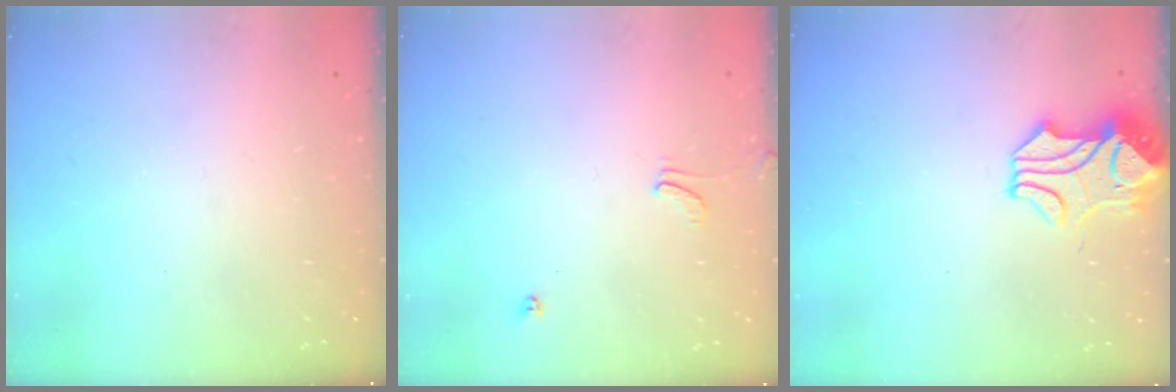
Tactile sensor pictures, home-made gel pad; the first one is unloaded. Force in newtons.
{"total": 1.3, "press": 1.2, "slide": 0.4}
{"total": 2.7, "press": 2.5, "slide": 1.1}